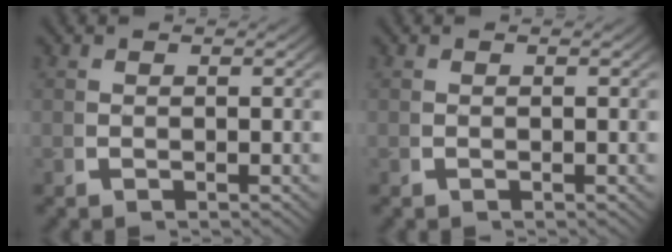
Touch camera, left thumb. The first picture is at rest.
{"total": 0.0}